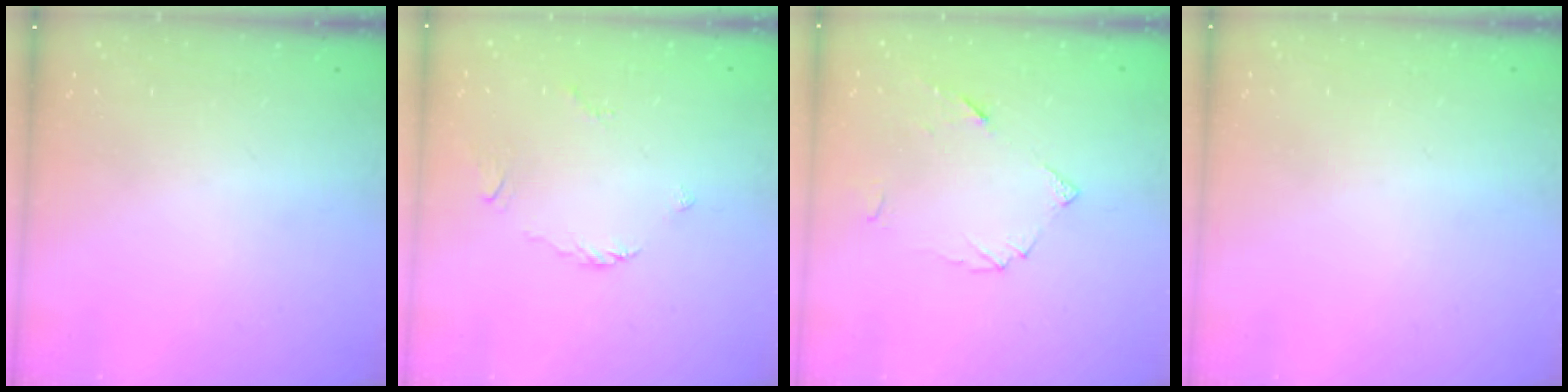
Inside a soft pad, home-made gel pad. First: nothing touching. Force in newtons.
{"total": 2.6, "press": 2.6, "slide": 0.6}
{"total": 5.5, "press": 5.5, "slide": 0.8}
{"total": 2.0, "press": 2.0, "slide": 0.1}